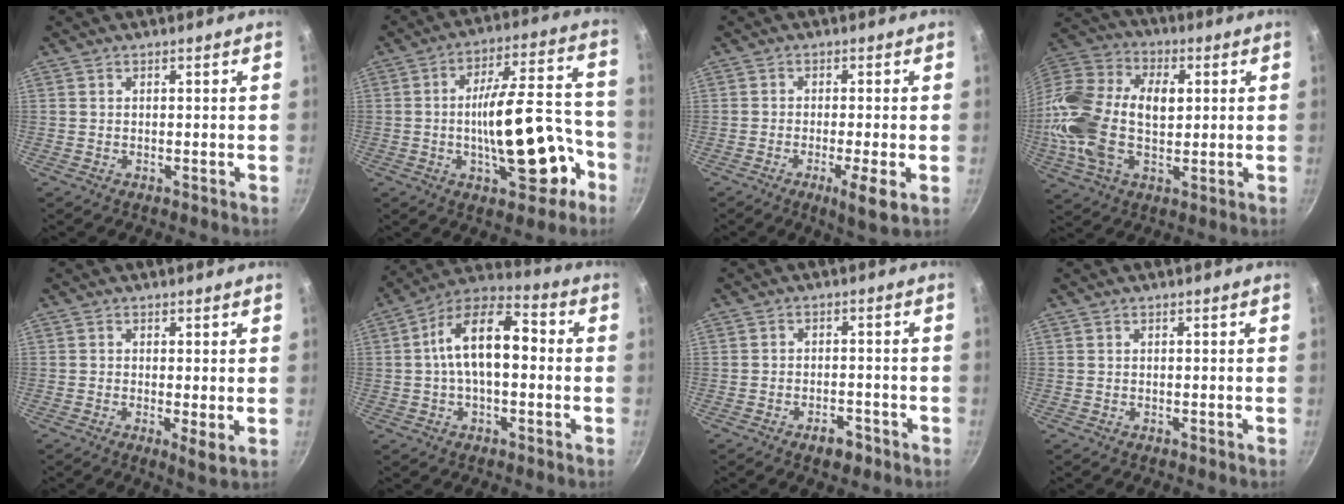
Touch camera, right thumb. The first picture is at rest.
{"total": 18.7, "force": [-5.9, 7.7, 16.0], "torque": [-0.204, 0.060, -0.078]}
{"total": 5.7, "force": [-2.0, 0.6, 5.3], "torque": [-0.095, -0.001, -0.031]}
{"total": 21.4, "force": [0.6, 13.4, 16.7], "torque": [-0.323, 0.028, -0.003]}
{"total": 3.2, "force": [-0.1, 1.0, 3.1], "torque": [-0.050, -0.013, -0.002]}
{"total": 14.5, "force": [0.5, 7.6, 12.4], "torque": [-0.184, 0.044, -0.010]}
{"total": 4.1, "force": [-2.6, 2.2, 2.3], "torque": [-0.023, 0.021, -0.034]}
{"total": 0.0}